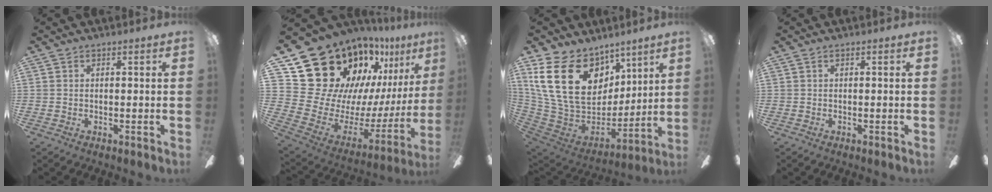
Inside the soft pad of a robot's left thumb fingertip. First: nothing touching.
{"total": 26.1, "force": [19.1, 15.1, 9.5], "torque": [-0.153, -0.149, 0.393]}
{"total": 25.0, "force": [10.3, 17.2, 14.8], "torque": [-0.320, -0.041, 0.194]}
{"total": 0.0}